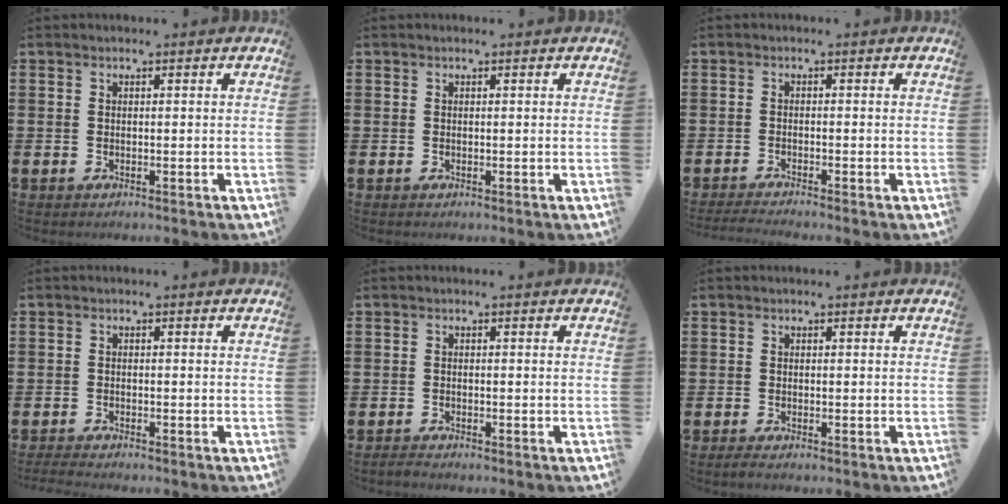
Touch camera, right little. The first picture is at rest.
{"total": 0.0}
{"total": 1.3, "force": [-1.1, -0.1, 0.6], "torque": [-0.009, 0.001, -0.022]}
{"total": 1.1, "force": [-1.0, 0.0, 0.3], "torque": [-0.006, 0.000, -0.020]}
{"total": 0.7, "force": [-0.7, 0.1, 0.2], "torque": [-0.006, -0.002, -0.013]}
{"total": 0.6, "force": [-0.4, 0.1, 0.5], "torque": [-0.008, -0.002, -0.008]}